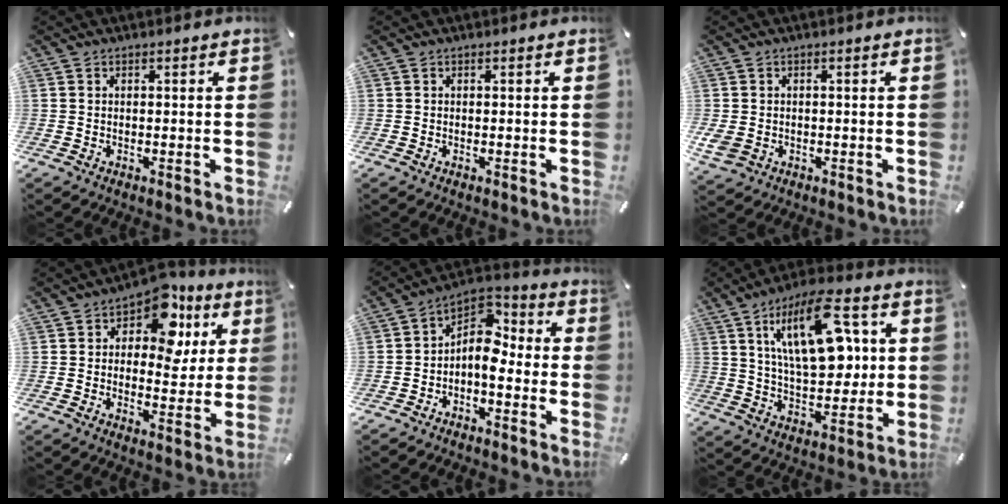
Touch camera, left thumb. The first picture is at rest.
{"total": 0.0}
{"total": 3.1, "force": [-0.7, 2.5, 1.6], "torque": [-0.050, -0.003, -0.017]}
{"total": 12.1, "force": [5.5, 7.7, 7.5], "torque": [-0.101, -0.027, 0.094]}
{"total": 8.4, "force": [-1.7, 5.4, 6.2], "torque": [-0.102, -0.004, -0.035]}
{"total": 20.7, "force": [6.9, 9.9, 16.7], "torque": [-0.280, -0.013, 0.107]}